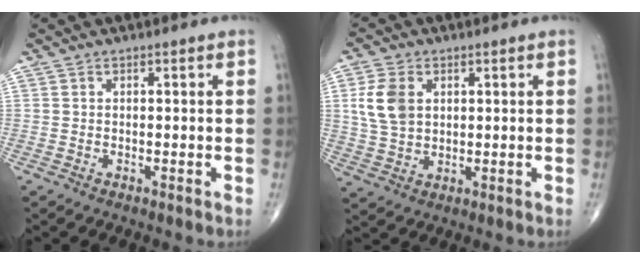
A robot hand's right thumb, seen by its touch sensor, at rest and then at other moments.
{"total": 7.9, "force": [1.9, 5.5, 5.4], "torque": [-0.103, -0.002, 0.043]}